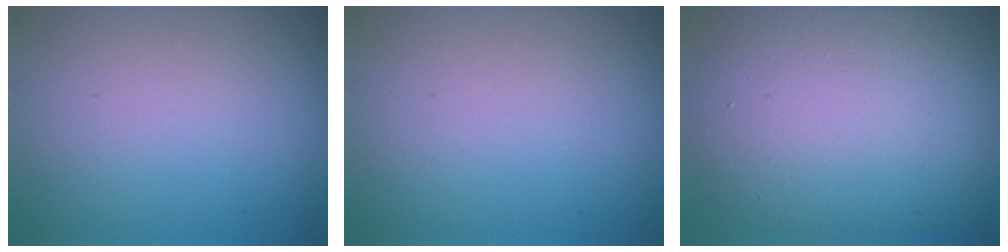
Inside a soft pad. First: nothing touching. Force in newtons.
{"total": 0.0}
{"total": 11.9, "press": 11.8, "slide": 0.8}